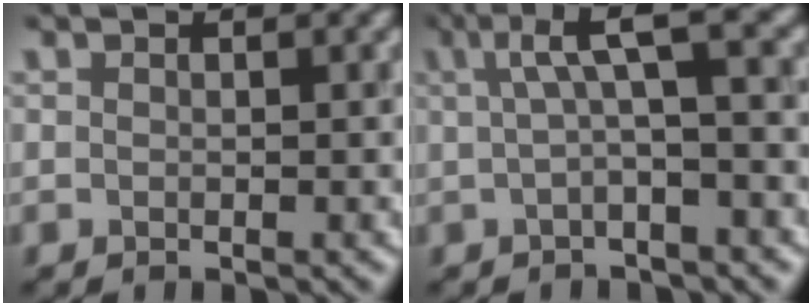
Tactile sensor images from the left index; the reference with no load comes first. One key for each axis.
{"total": 4.4, "fx": 1.0, "fy": 0.7, "fz": 4.3, "tx": -0.069, "ty": 0.021, "tz": 0.012}